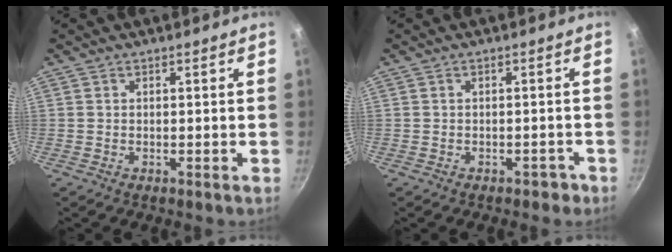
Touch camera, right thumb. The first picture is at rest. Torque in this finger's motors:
{"motor_torque": [-0.20, 0.10, -0.27, 0.09, 0.01]}